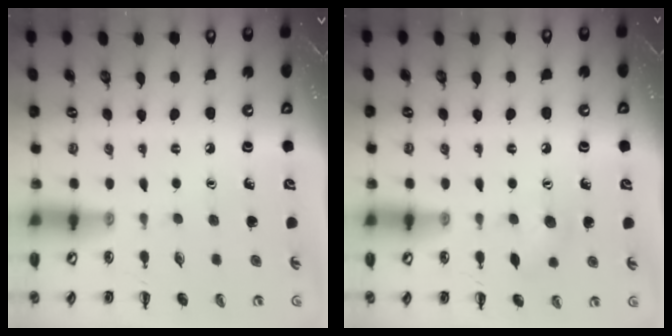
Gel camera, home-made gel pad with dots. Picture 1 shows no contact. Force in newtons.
{"total": 6.8, "press": 6.7, "slide": 1.3}